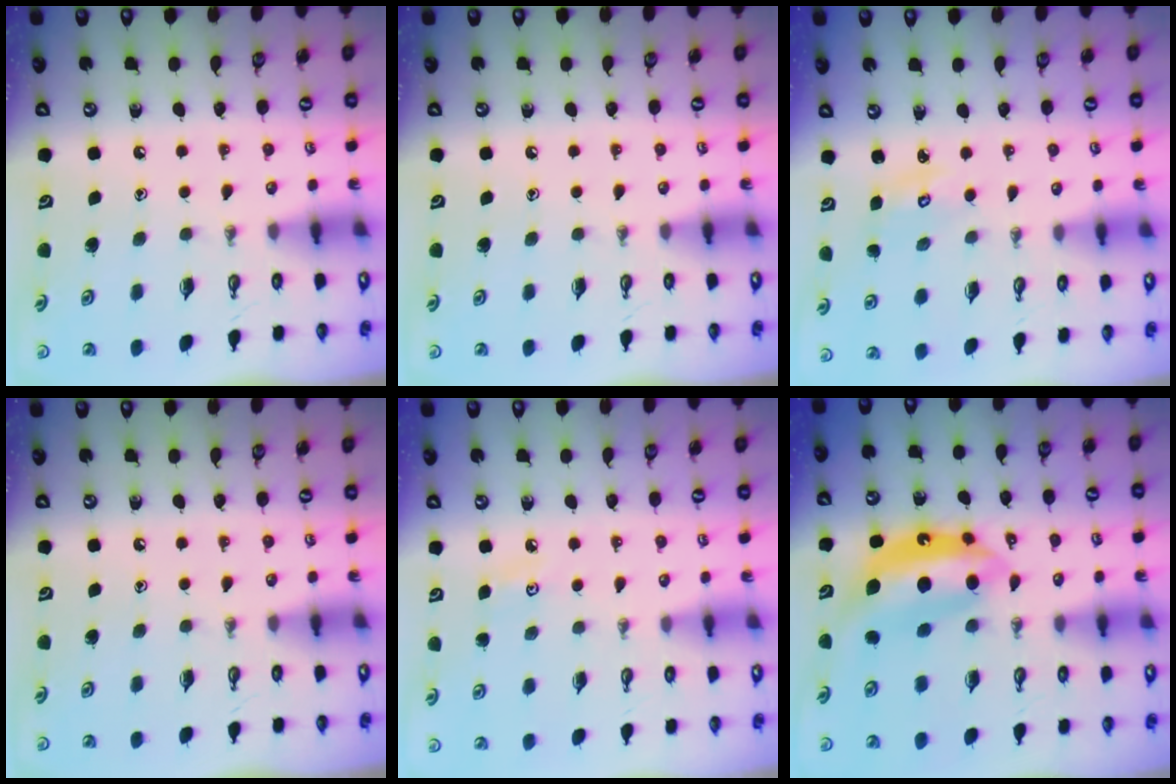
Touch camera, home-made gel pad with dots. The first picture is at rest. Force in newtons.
{"total": 0.0}
{"total": 2.7, "press": 2.7, "slide": 0.3}
{"total": 0.0}
{"total": 4.0, "press": 3.9, "slide": 0.5}
{"total": 12.2, "press": 12.1, "slide": 1.3}